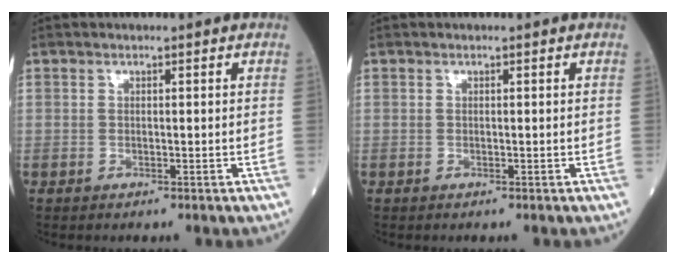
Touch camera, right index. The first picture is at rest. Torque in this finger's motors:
{"motor_torque": [0.01, 0.01, 0.00, -0.01]}